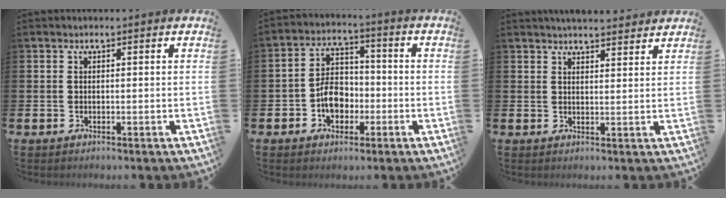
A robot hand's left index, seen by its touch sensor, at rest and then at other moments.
{"total": 6.0, "force": [-1.7, 4.3, 3.8], "torque": [-0.069, 0.015, -0.033]}
{"total": 3.6, "force": [3.5, 0.3, 0.3], "torque": [-0.008, -0.015, 0.064]}